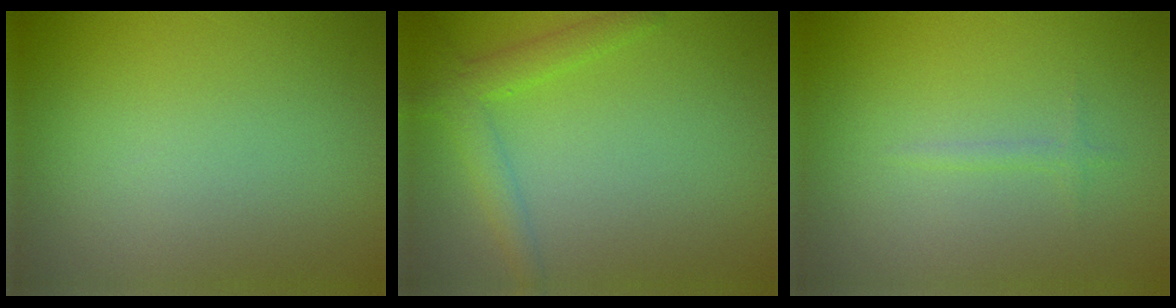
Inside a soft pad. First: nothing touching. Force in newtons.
{"total": 2.9, "press": 2.9, "slide": 0.1}
{"total": 0.7, "press": 0.7, "slide": 0.0}